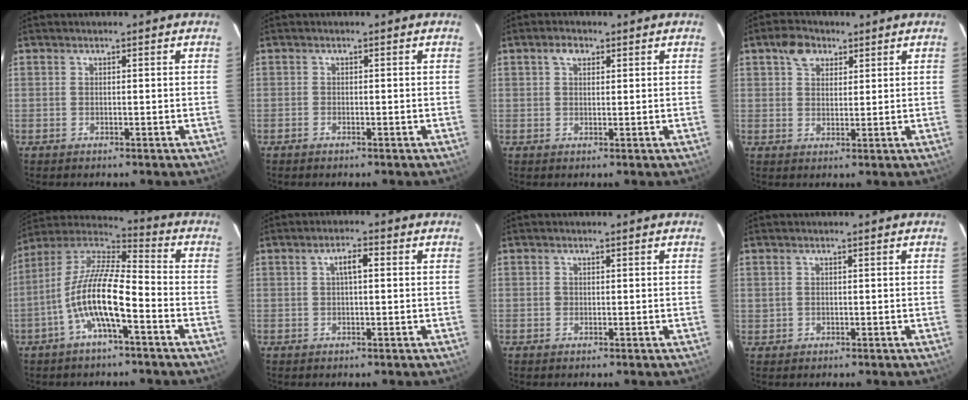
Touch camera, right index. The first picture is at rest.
{"total": 0.6, "force": [-0.5, 0.3, 0.1], "torque": [-0.004, 0.001, -0.012]}
{"total": 2.4, "force": [1.0, 1.6, 1.4], "torque": [-0.023, 0.010, 0.018]}
{"total": 4.8, "force": [2.5, 3.4, 2.2], "torque": [-0.034, 0.015, 0.044]}
{"total": 13.4, "force": [-5.1, 3.4, 11.9], "torque": [-0.234, 0.004, -0.103]}
{"total": 2.8, "force": [0.5, 0.8, 2.6], "torque": [-0.050, 0.010, 0.010]}
{"total": 0.7, "force": [-0.2, 0.6, 0.0], "torque": [0.002, 0.000, -0.003]}
{"total": 1.0, "force": [0.0, 1.0, 0.2], "torque": [-0.002, 0.001, 0.002]}